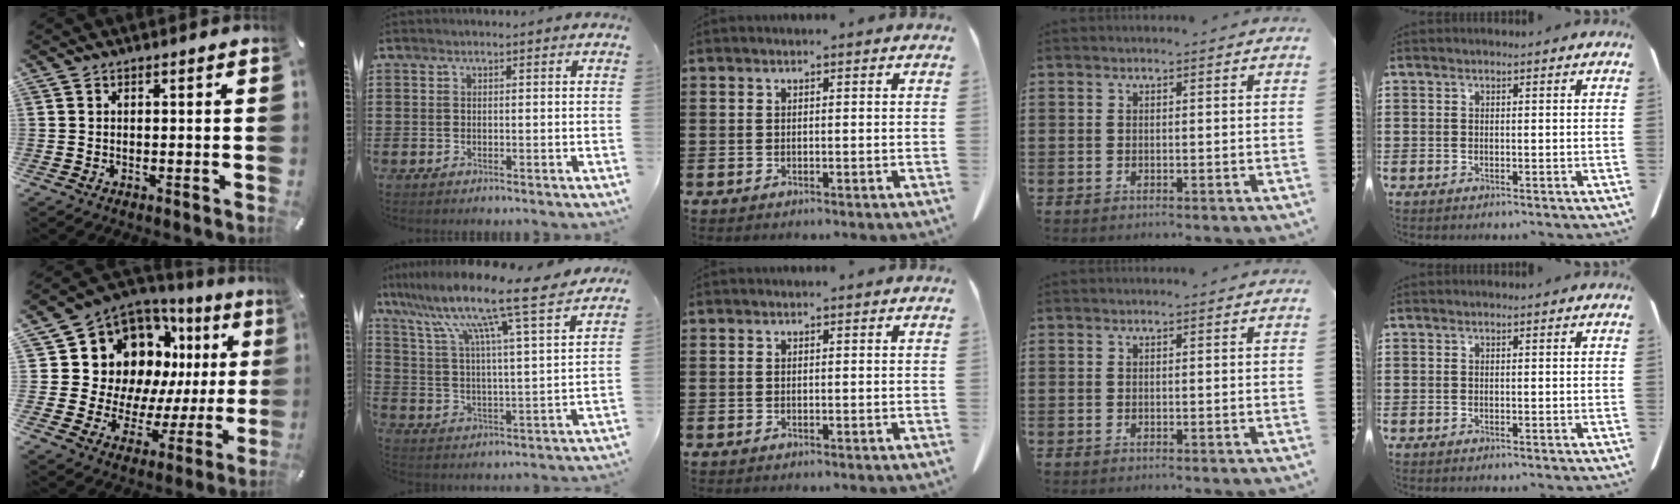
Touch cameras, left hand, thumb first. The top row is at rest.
{"thumb": {"total": 15.8, "force": [8.5, 11.6, 6.7], "torque": [-0.118, -0.084, 0.171]}, "index": {"total": 11.2, "force": [9.2, -0.4, 6.4], "torque": [-0.153, -0.067, 0.142]}}